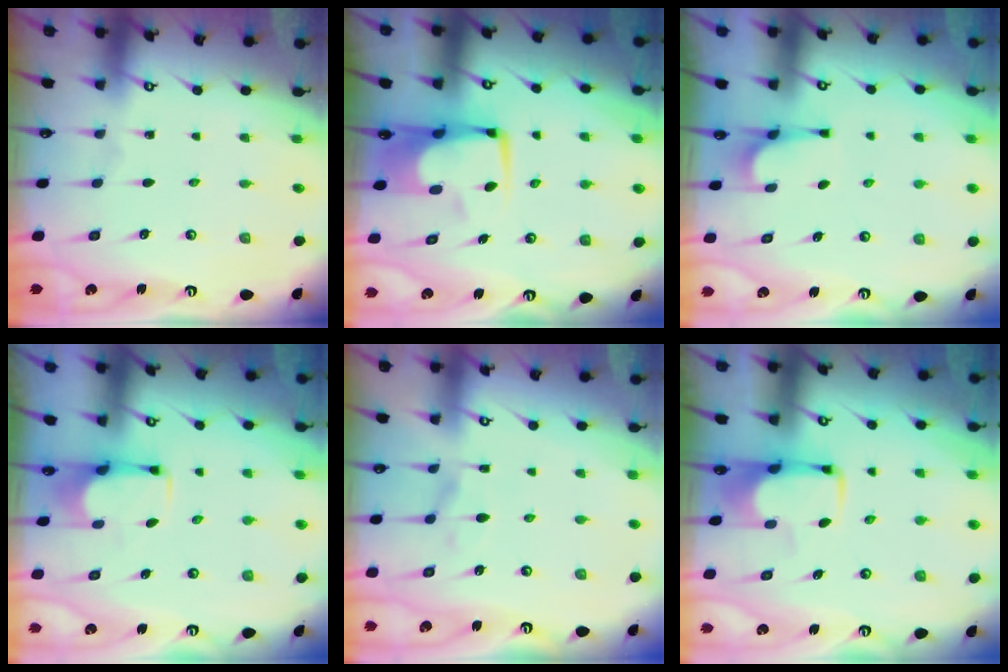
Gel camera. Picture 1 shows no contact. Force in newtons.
{"total": 7.6, "press": 7.4, "slide": 1.6}
{"total": 3.0, "press": 2.9, "slide": 0.7}
{"total": 2.6, "press": 2.5, "slide": 0.8}
{"total": 4.4, "press": 4.3, "slide": 1.0}
{"total": 2.0, "press": 2.0, "slide": 0.4}